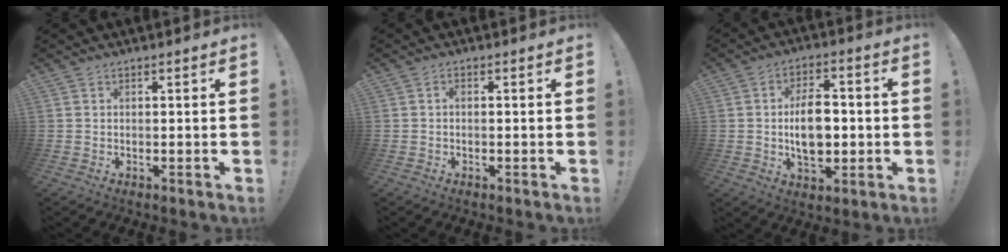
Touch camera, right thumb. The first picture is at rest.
{"total": 0.8, "force": [-0.5, 0.2, 0.5], "torque": [-0.012, 0.004, -0.011]}
{"total": 11.4, "force": [-1.0, 7.1, 8.9], "torque": [-0.153, 0.005, -0.018]}